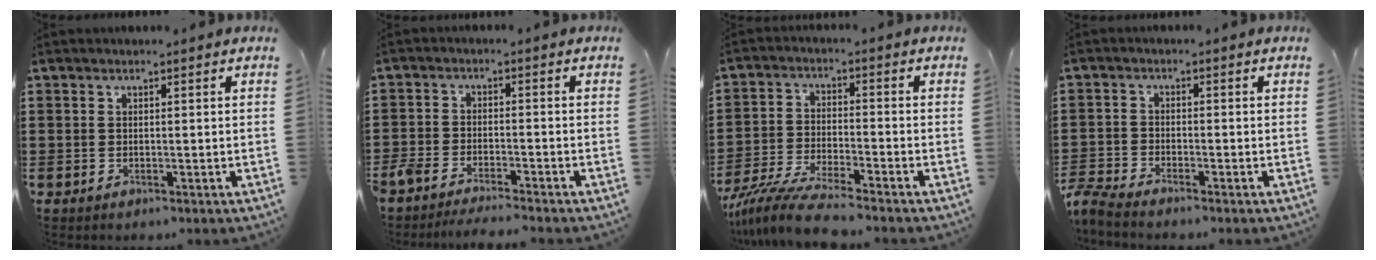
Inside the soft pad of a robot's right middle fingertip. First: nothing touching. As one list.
[{"total": 3.6, "force": [-3.5, 0.3, 0.7], "torque": [-0.029, -0.004, -0.077]}, {"total": 7.0, "force": [-6.3, -0.1, 3.1], "torque": [-0.079, -0.015, -0.128]}, {"total": 2.9, "force": [-2.7, 0.1, 0.8], "torque": [-0.038, -0.006, -0.064]}]